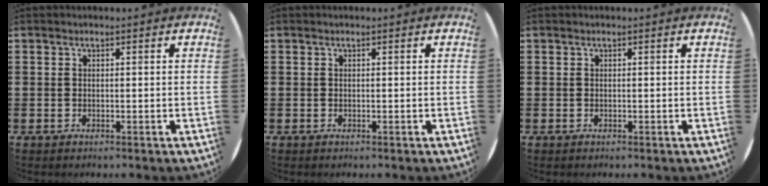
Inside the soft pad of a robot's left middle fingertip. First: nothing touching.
{"total": 0.0}
{"total": 0.0}